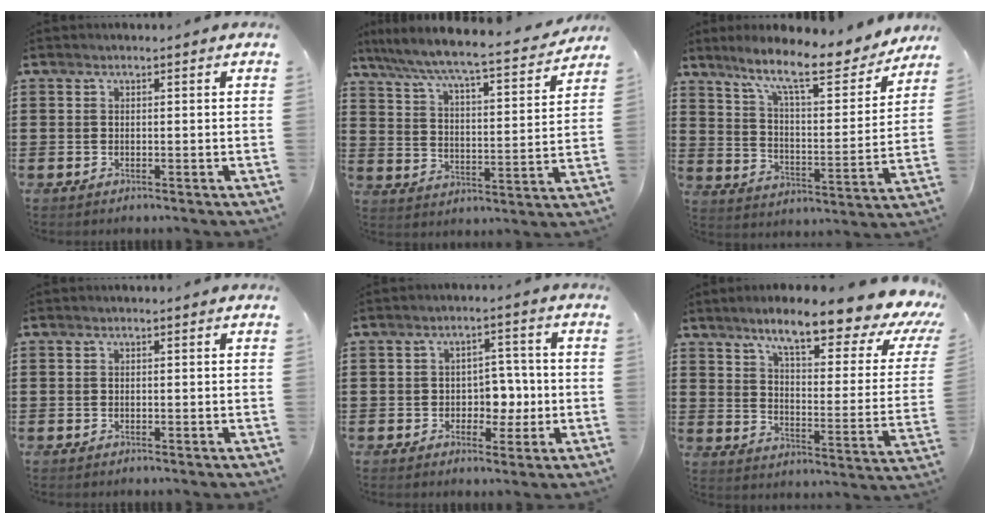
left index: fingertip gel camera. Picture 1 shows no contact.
{"total": 5.9, "force": [5.5, -0.3, 2.2], "torque": [-0.071, -0.047, 0.085]}
{"total": 11.9, "force": [9.8, 1.3, 6.7], "torque": [-0.138, -0.060, 0.159]}
{"total": 0.0}
{"total": 4.8, "force": [-0.8, 3.9, 2.8], "torque": [-0.047, 0.003, -0.023]}
{"total": 11.3, "force": [8.4, 1.0, 7.5], "torque": [-0.143, -0.056, 0.128]}